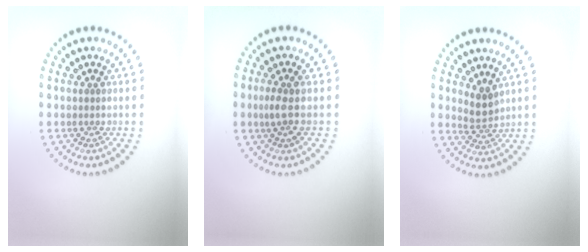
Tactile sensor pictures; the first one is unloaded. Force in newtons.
{"total": 1.8, "press": 1.4, "slide": 1.2}
{"total": 2.0, "press": 1.5, "slide": 1.3}